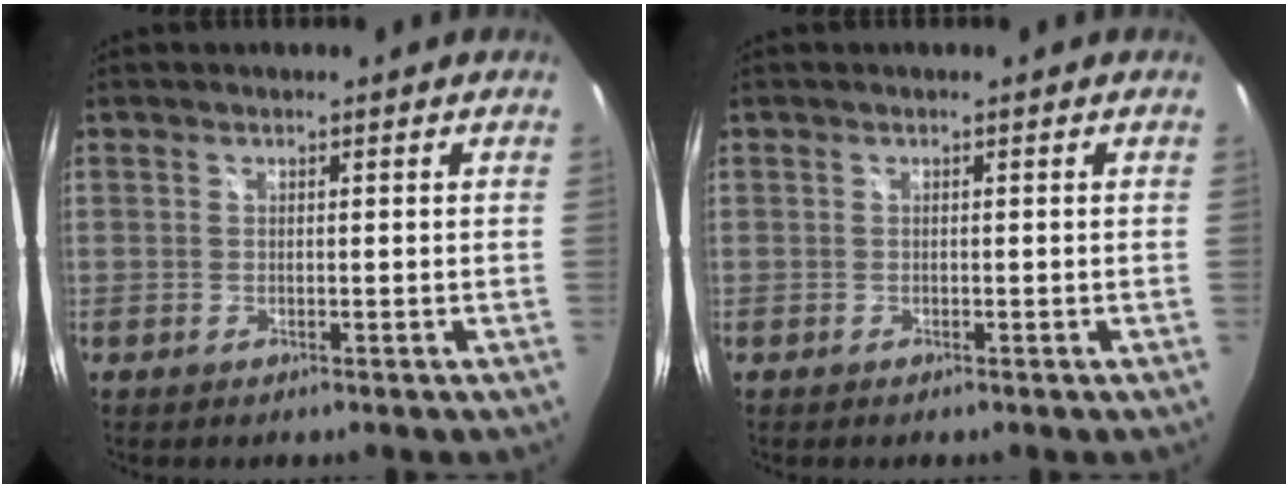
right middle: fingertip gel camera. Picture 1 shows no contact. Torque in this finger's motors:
{"motor_torque": [0.06, -0.23, 0.04, 0.01]}